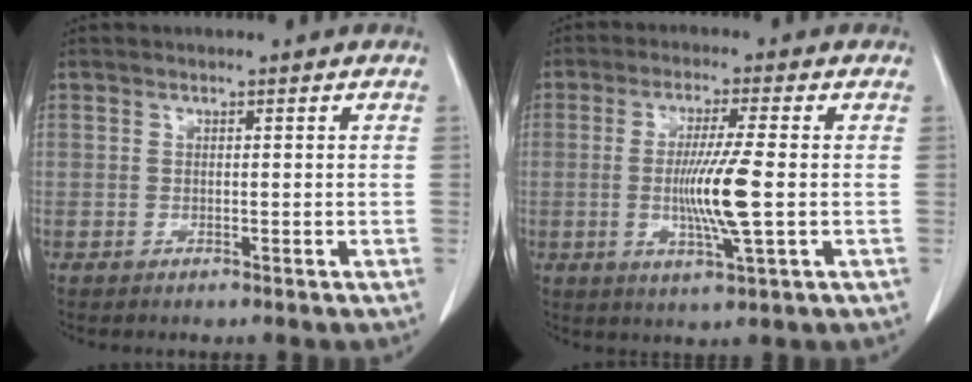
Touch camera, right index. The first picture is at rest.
{"total": 8.6, "force": [-0.9, -0.4, 8.6], "torque": [-0.164, -0.015, -0.017]}